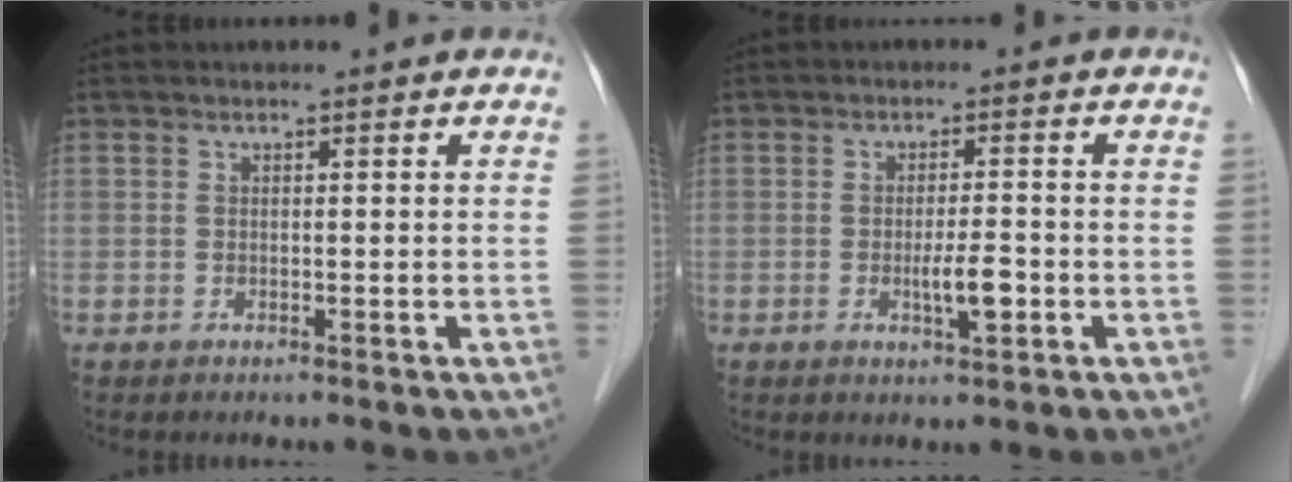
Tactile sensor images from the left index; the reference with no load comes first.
{"total": 3.6, "force": [-1.1, 0.6, 3.4], "torque": [-0.061, -0.002, -0.017]}